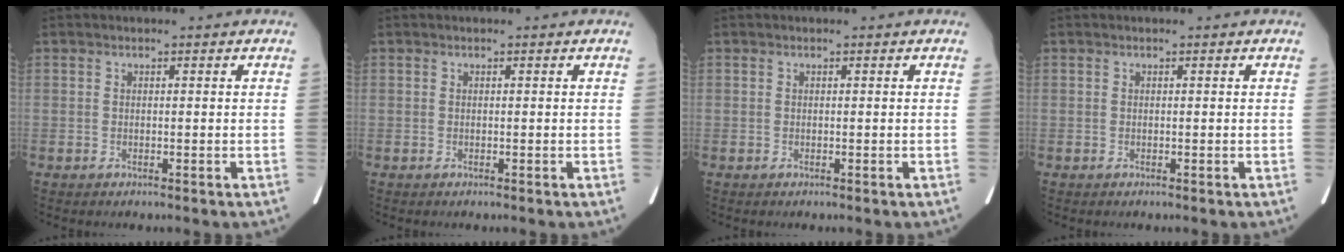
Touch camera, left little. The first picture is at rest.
{"total": 0.0}
{"total": 0.0}
{"total": 0.0}